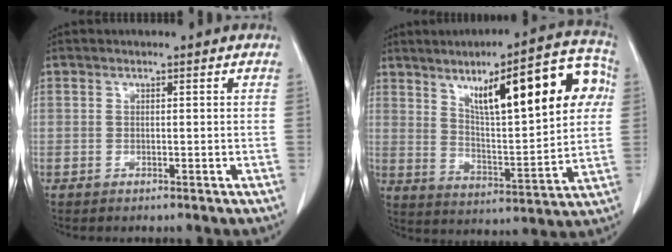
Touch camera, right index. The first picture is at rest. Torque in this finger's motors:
{"motor_torque": [1.34, 0.80, 0.36, 0.21]}